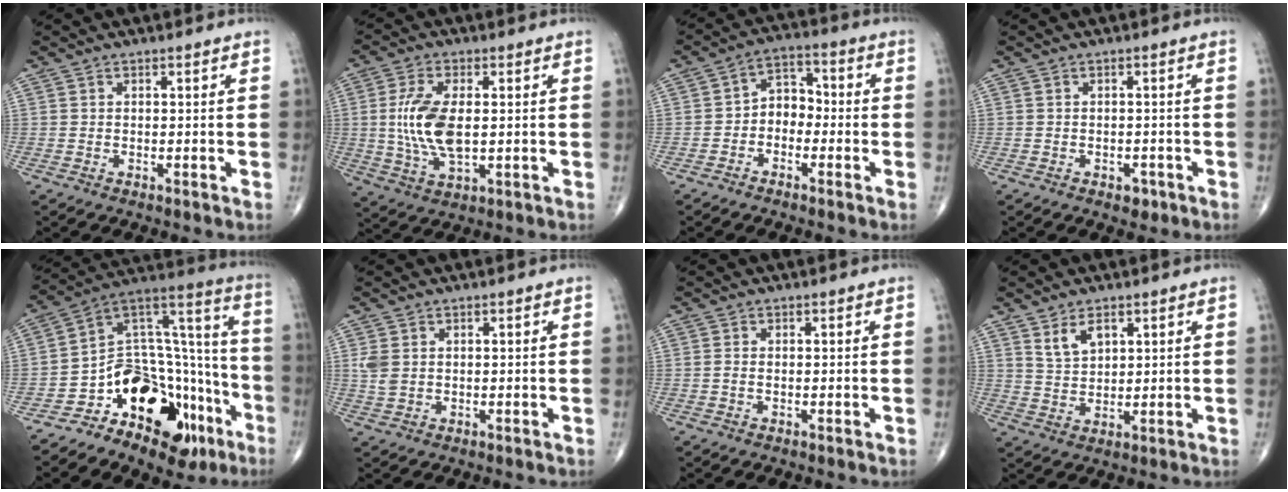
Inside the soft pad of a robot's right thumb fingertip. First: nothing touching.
{"total": 11.1, "force": [0.5, 5.3, 9.8], "torque": [-0.206, -0.009, 0.014]}
{"total": 5.8, "force": [-1.6, 4.4, 3.5], "torque": [-0.027, 0.032, -0.046]}
{"total": 2.0, "force": [-1.1, 1.4, 1.0], "torque": [-0.005, 0.002, -0.011]}
{"total": 23.3, "force": [-12.0, 13.0, 15.1], "torque": [-0.167, 0.120, -0.186]}
{"total": 3.1, "force": [0.6, 2.2, 2.1], "torque": [-0.048, 0.002, 0.017]}
{"total": 0.9, "force": [-0.1, 0.5, 0.7], "torque": [-0.017, 0.001, 0.000]}
{"total": 4.9, "force": [2.8, 2.7, 3.0], "torque": [-0.046, -0.017, 0.059]}